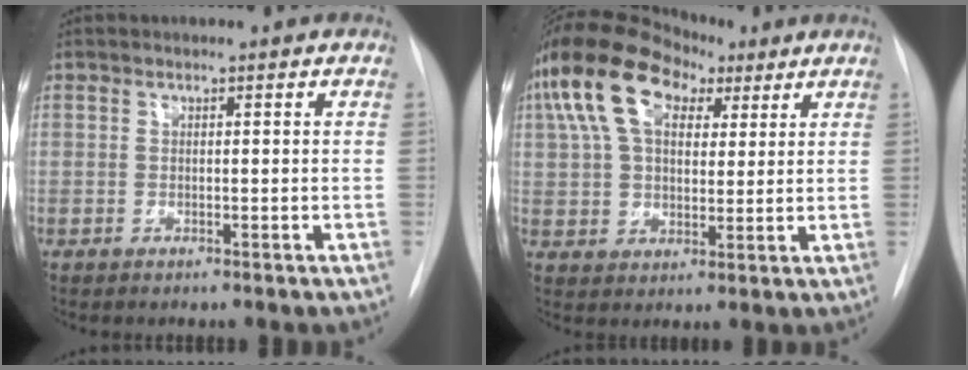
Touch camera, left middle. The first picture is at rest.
{"total": 14.9, "force": [7.5, 8.3, 9.8], "torque": [-0.212, 0.056, 0.137]}